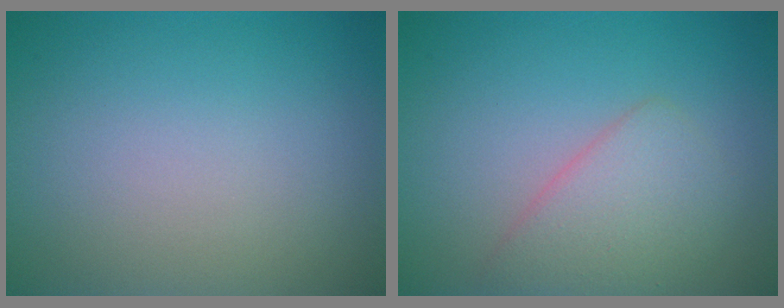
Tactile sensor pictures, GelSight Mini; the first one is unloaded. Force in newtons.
{"total": 3.1, "press": 3.1, "slide": 0.3}